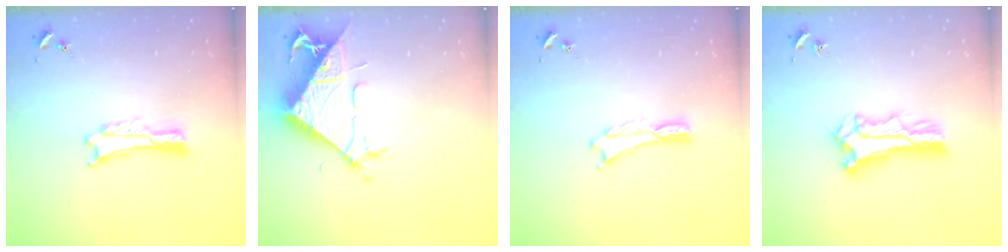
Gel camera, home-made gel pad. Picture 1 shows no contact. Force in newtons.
{"total": 8.2, "press": 8.2, "slide": 0.7}
{"total": 0.0}
{"total": 2.7, "press": 2.7, "slide": 0.3}